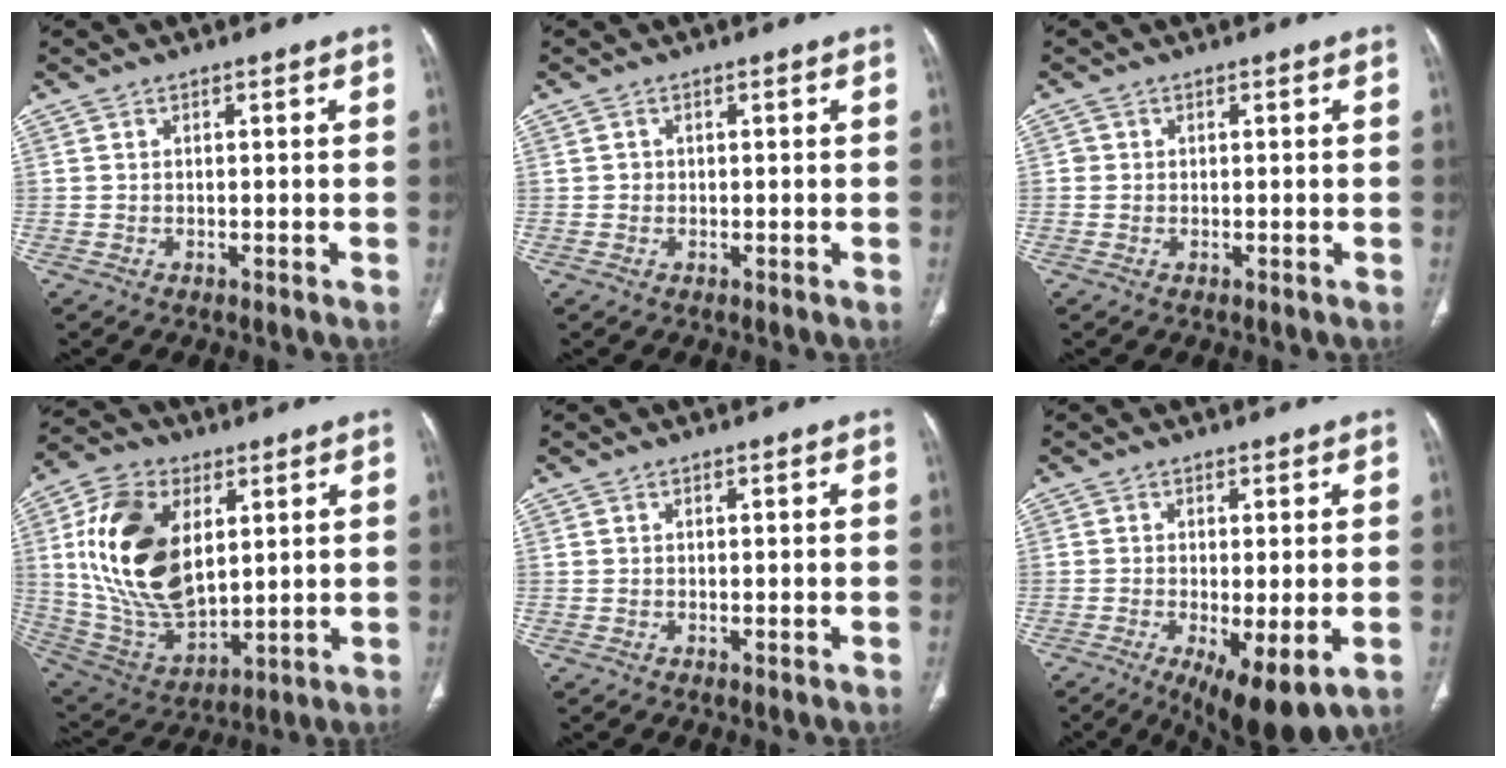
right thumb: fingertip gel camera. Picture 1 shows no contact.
{"total": 0.7, "force": [0.0, 0.7, 0.1], "torque": [0.002, 0.004, 0.000]}
{"total": 0.8, "force": [0.0, 0.8, 0.1], "torque": [0.003, 0.004, -0.001]}
{"total": 22.0, "force": [5.1, 13.2, 16.8], "torque": [-0.302, -0.022, 0.104]}
{"total": 0.0}
{"total": 11.1, "force": [-4.3, 3.6, 9.6], "torque": [-0.154, -0.019, -0.060]}